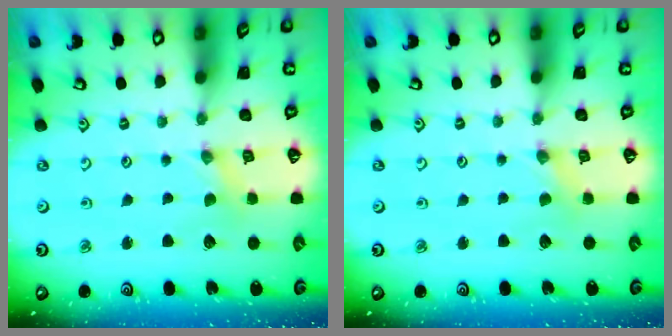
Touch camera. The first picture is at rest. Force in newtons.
{"total": 1.9, "press": 1.9, "slide": 0.3}